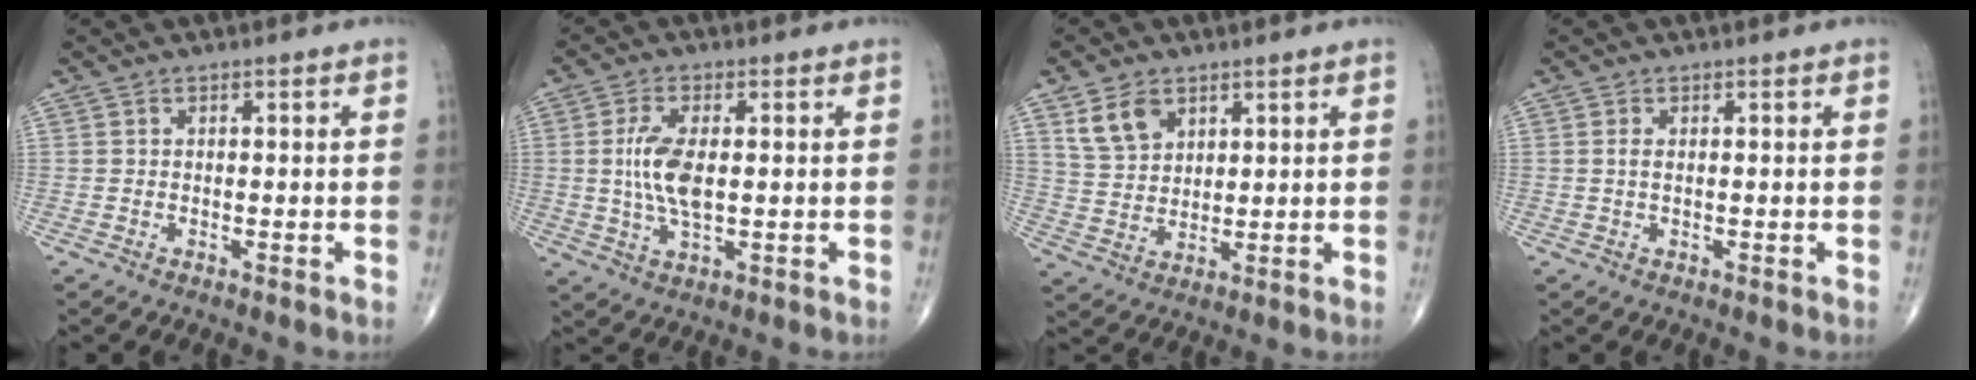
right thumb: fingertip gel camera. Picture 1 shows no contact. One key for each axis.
{"total": 8.2, "fx": 0.6, "fy": 3.6, "fz": 7.4, "tx": -0.156, "ty": -0.007, "tz": 0.013}
{"total": 7.3, "fx": 3.9, "fy": 4.8, "fz": 3.8, "tx": -0.056, "ty": -0.017, "tz": 0.082}
{"total": 1.3, "fx": 0.2, "fy": 0.6, "fz": 1.1, "tx": -0.027, "ty": 0.000, "tz": 0.007}